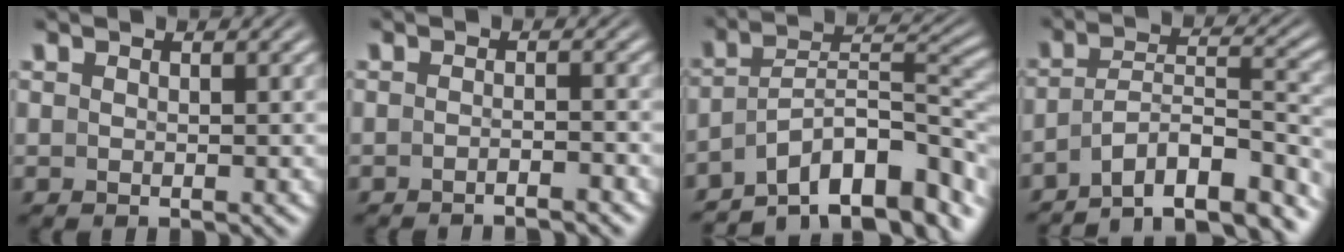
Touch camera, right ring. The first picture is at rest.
{"total": 2.4, "force": [-2.3, -0.3, 0.6], "torque": [-0.008, -0.003, -0.038]}
{"total": 13.0, "force": [-7.5, 6.9, 8.0], "torque": [-0.132, -0.044, -0.104]}
{"total": 13.1, "force": [-10.1, 6.6, 5.0], "torque": [-0.080, -0.042, -0.154]}